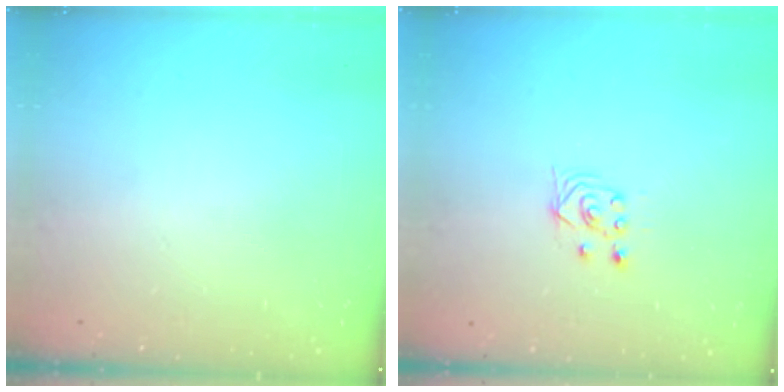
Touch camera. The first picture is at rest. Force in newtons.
{"total": 2.9, "press": 2.5, "slide": 1.4}